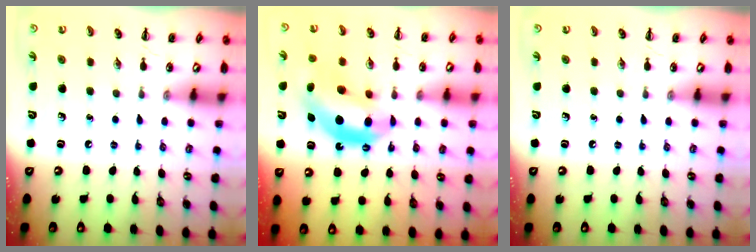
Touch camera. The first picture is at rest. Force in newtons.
{"total": 12.2, "press": 11.7, "slide": 3.3}
{"total": 0.0}